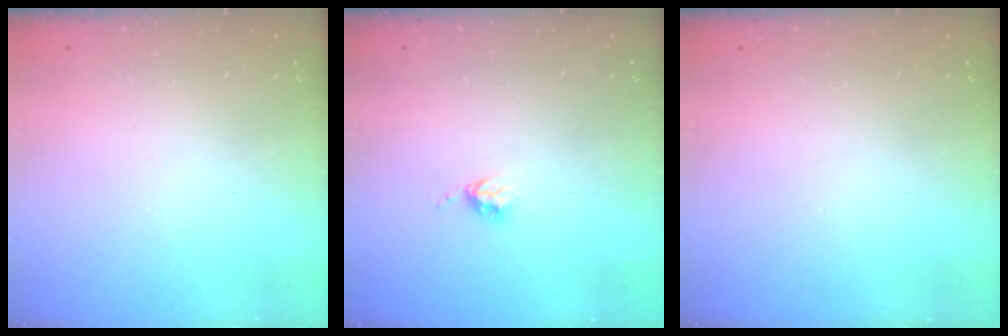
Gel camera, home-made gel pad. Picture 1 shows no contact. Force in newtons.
{"total": 3.5, "press": 3.4, "slide": 0.5}
{"total": 1.1, "press": 1.1, "slide": 0.1}